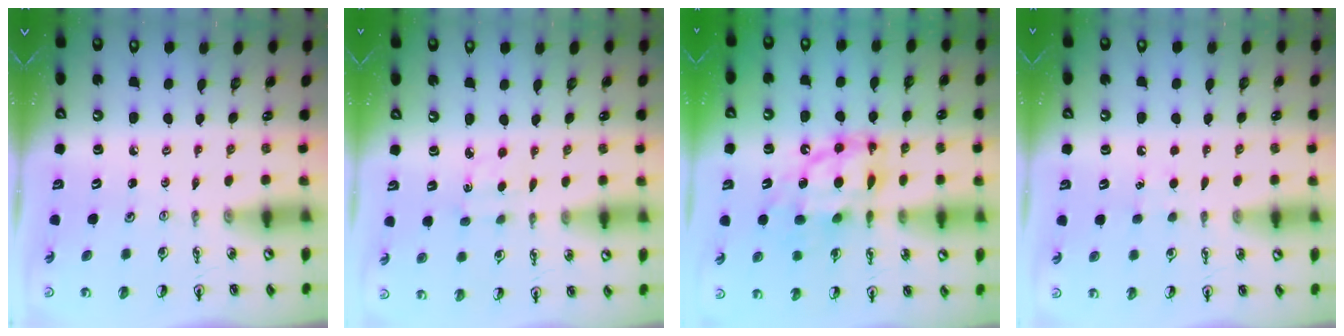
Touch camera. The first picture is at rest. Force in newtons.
{"total": 2.3, "press": 2.3, "slide": 0.4}
{"total": 13.1, "press": 13.0, "slide": 1.1}
{"total": 5.3, "press": 5.3, "slide": 0.7}